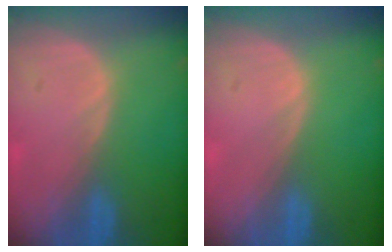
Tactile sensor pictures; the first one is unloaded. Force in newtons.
{"total": 0.0}